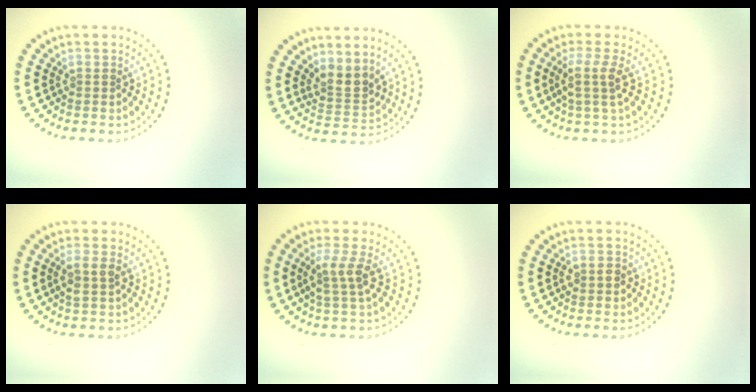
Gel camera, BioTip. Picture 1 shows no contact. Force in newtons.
{"total": 2.6, "press": 2.0, "slide": 1.8}
{"total": 2.5, "press": 1.9, "slide": 1.6}
{"total": 1.8, "press": 1.7, "slide": 0.8}
{"total": 2.5, "press": 1.9, "slide": 1.6}
{"total": 1.4, "press": 1.3, "slide": 0.4}